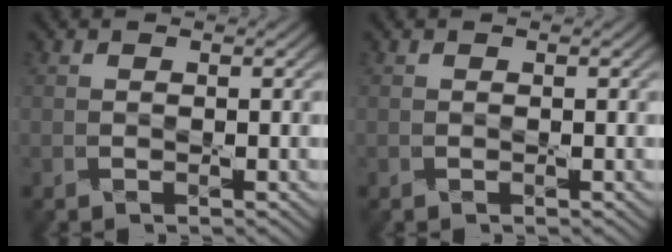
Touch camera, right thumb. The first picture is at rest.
{"total": 0.0}